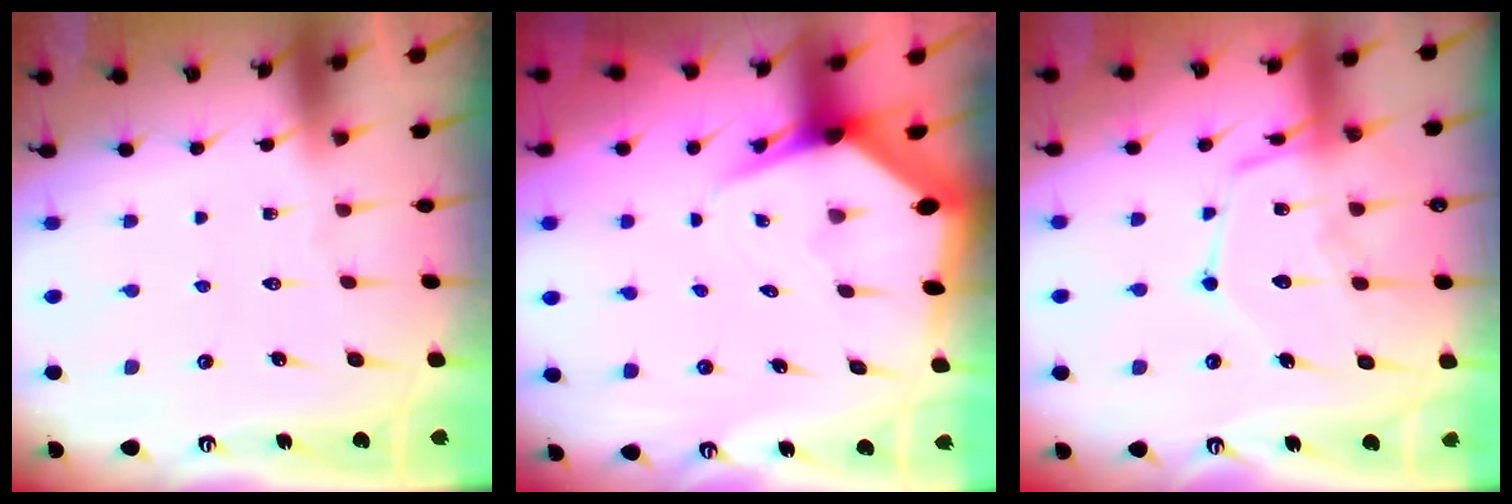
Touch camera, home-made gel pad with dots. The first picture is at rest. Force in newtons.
{"total": 5.3, "press": 5.3, "slide": 0.7}
{"total": 16.0, "press": 16.0, "slide": 1.2}